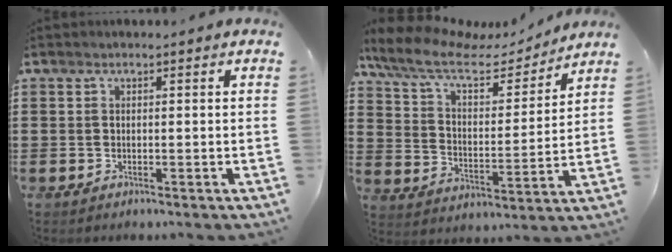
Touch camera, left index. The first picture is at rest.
{"total": 10.2, "force": [7.8, 3.4, 5.6], "torque": [-0.136, -0.028, 0.133]}